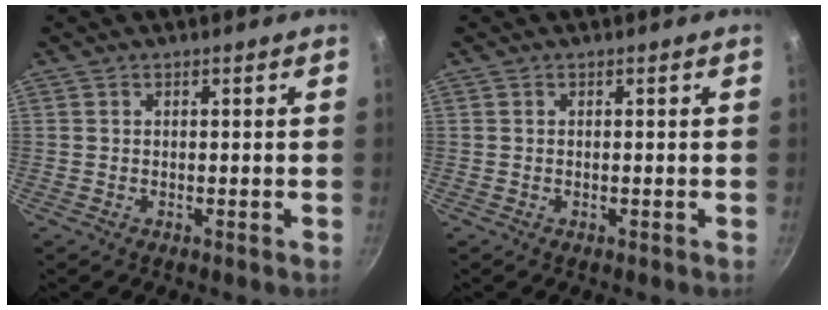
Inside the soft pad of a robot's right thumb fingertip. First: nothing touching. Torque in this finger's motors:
{"motor_torque": [-0.44, -0.09, 0.04, -0.53, -0.09]}